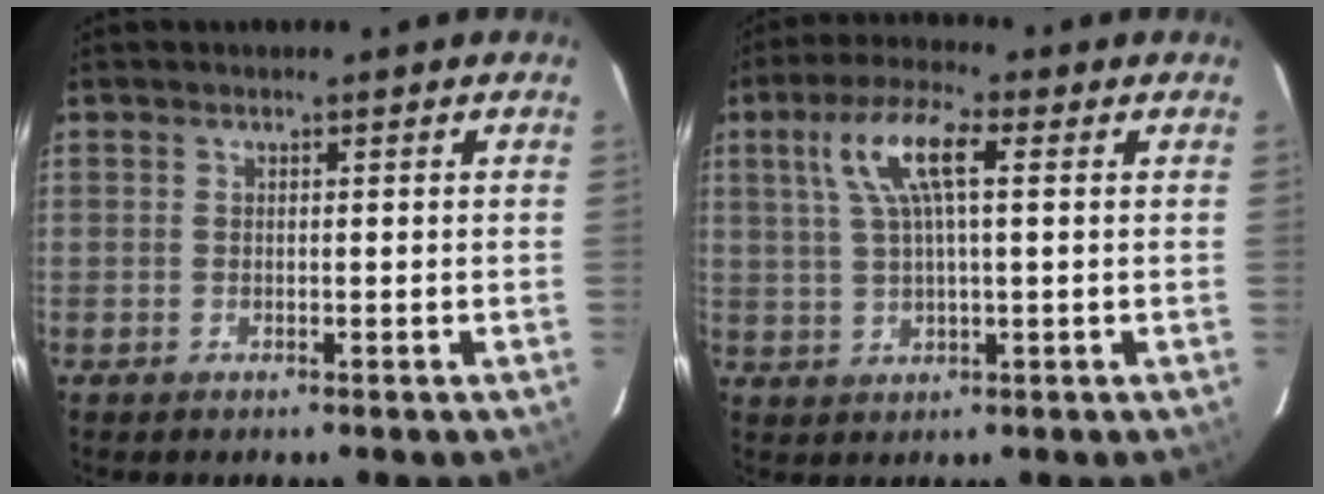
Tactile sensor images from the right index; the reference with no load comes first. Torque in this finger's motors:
{"motor_torque": [0.28, 0.08, 0.41, 0.08]}